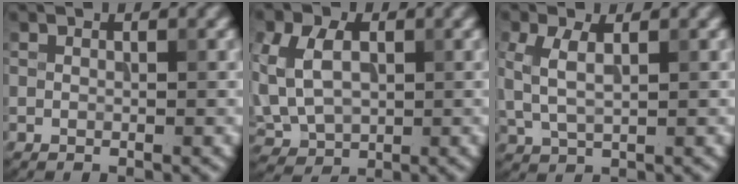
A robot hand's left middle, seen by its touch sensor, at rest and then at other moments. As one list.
[{"total": 8.1, "force": [1.2, 5.8, 5.6], "torque": [-0.144, 0.013, 0.021]}, {"total": 3.3, "force": [0.8, 1.6, 2.7], "torque": [-0.066, 0.003, 0.018]}]